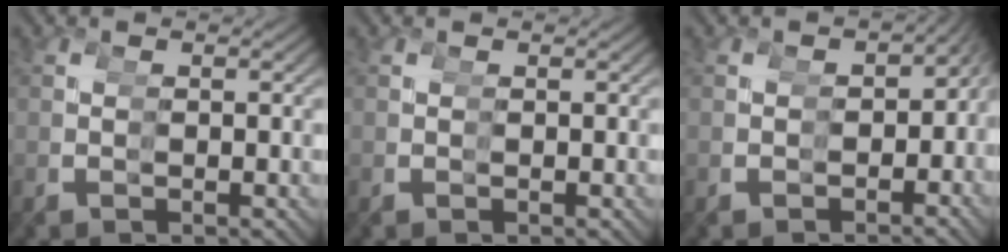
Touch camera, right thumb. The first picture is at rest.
{"total": 0.0}
{"total": 2.7, "force": [-0.9, 2.4, 0.9], "torque": [-0.004, -0.003, -0.010]}